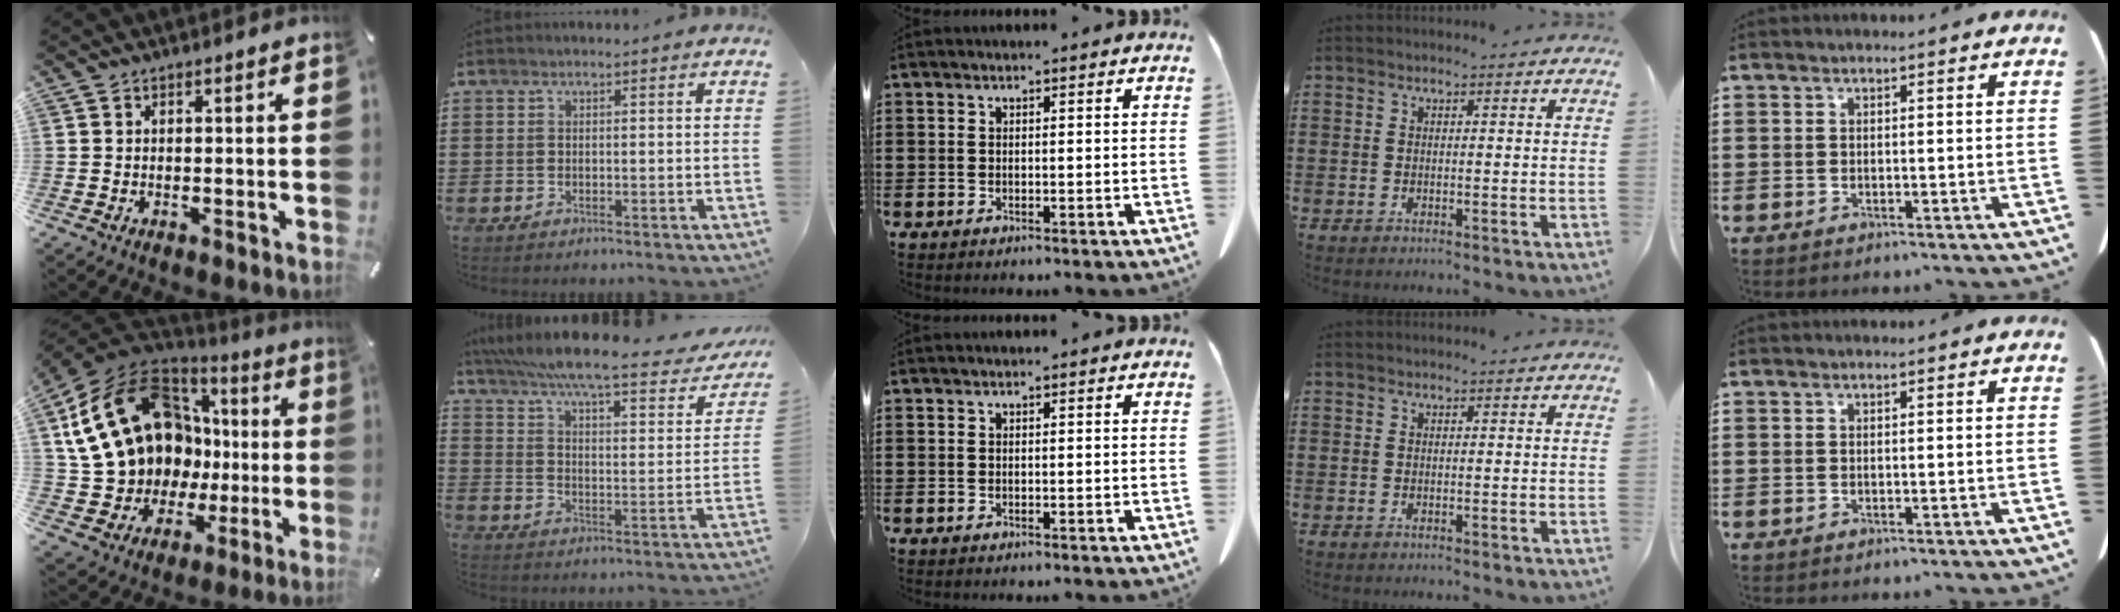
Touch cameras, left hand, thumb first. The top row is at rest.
{"thumb": {"total": 22.1, "force": [7.2, 17.2, 12.0], "torque": [-0.261, -0.053, 0.162]}, "index": {"total": 6.8, "force": [5.7, -0.5, 3.7], "torque": [-0.099, -0.044, 0.090]}}